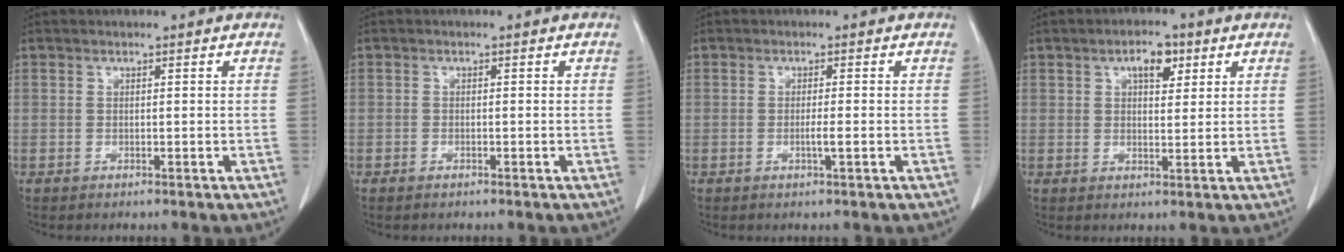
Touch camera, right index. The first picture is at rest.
{"total": 1.2, "force": [-0.7, 0.8, 0.7], "torque": [-0.014, 0.001, -0.008]}
{"total": 1.9, "force": [-0.5, 0.2, 1.8], "torque": [-0.036, 0.000, -0.009]}
{"total": 5.1, "force": [2.4, 2.5, 3.8], "torque": [-0.064, 0.008, 0.039]}